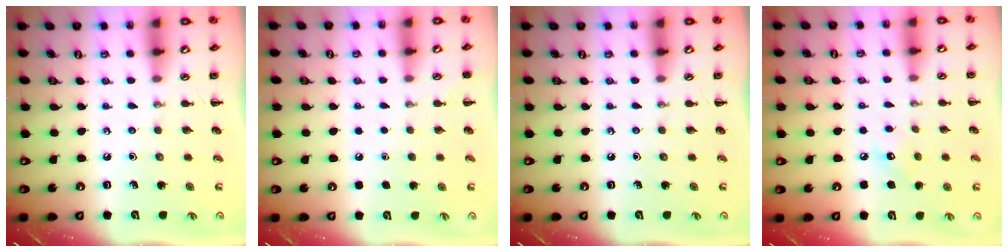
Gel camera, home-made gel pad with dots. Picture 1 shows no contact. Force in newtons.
{"total": 1.6, "press": 1.6, "slide": 0.1}
{"total": 0.0}
{"total": 5.7, "press": 5.6, "slide": 1.1}